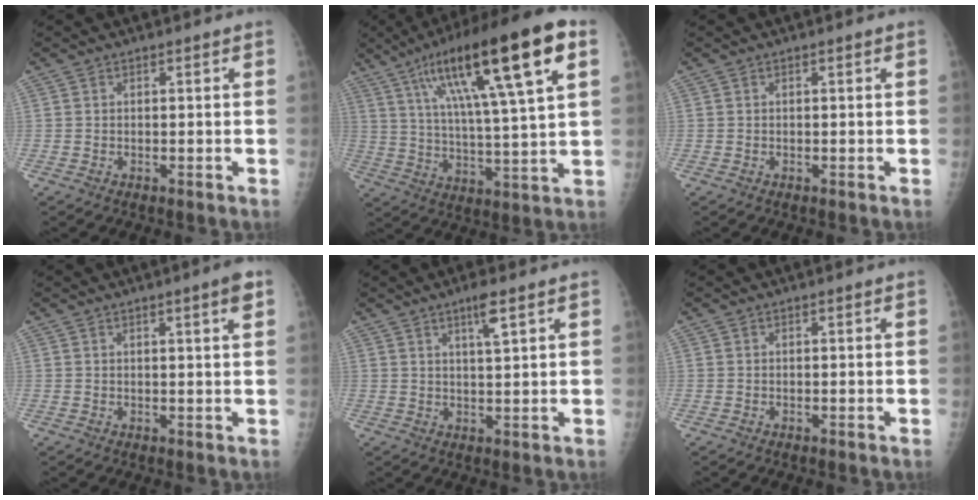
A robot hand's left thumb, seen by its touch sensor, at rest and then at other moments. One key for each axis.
{"total": 23.1, "fx": 10.3, "fy": 4.1, "fz": 20.3, "tx": -0.330, "ty": -0.001, "tz": 0.166}
{"total": 0.0}
{"total": 3.1, "fx": 1.6, "fy": 0.0, "fz": 2.7, "tx": -0.037, "ty": -0.007, "tz": 0.023}
{"total": 4.3, "fx": 2.4, "fy": 0.5, "fz": 3.5, "tx": -0.062, "ty": -0.013, "tz": 0.044}
{"total": 0.0}